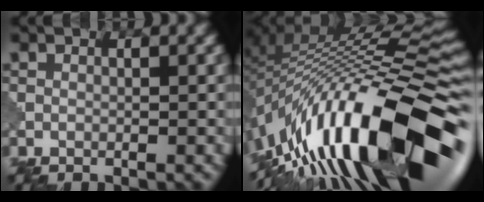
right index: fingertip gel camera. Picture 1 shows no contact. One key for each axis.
{"total": 17.5, "fx": -8.0, "fy": 5.3, "fz": 14.7, "tx": -0.240, "ty": 0.042, "tz": -0.150}